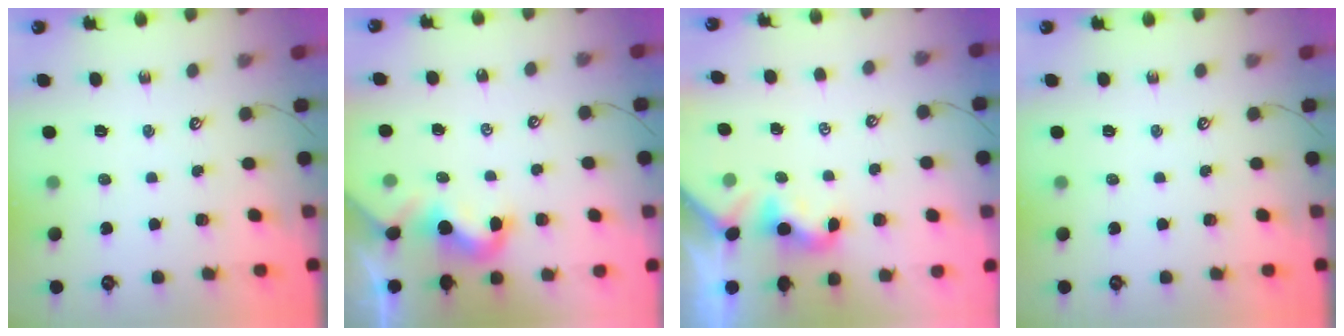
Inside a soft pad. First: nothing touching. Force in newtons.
{"total": 3.2, "press": 3.2, "slide": 0.5}
{"total": 1.9, "press": 1.8, "slide": 0.5}
{"total": 0.0}